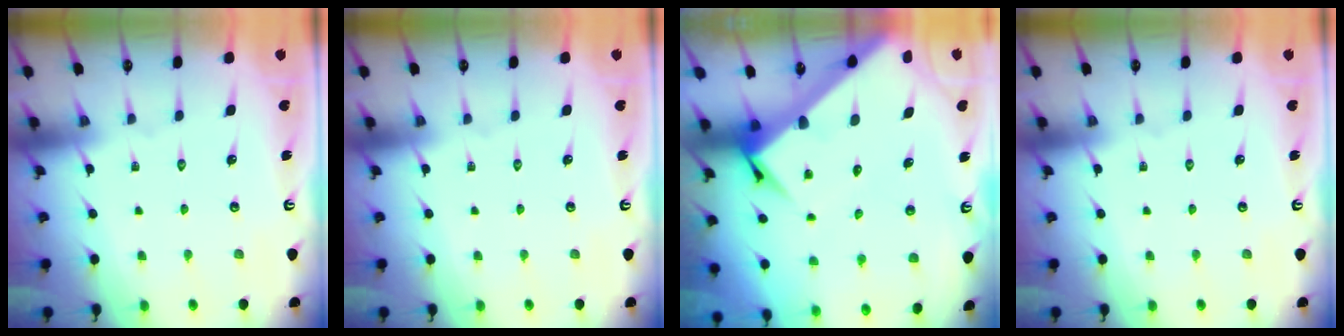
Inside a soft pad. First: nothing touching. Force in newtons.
{"total": 0.0}
{"total": 7.5, "press": 7.5, "slide": 0.5}
{"total": 0.0}